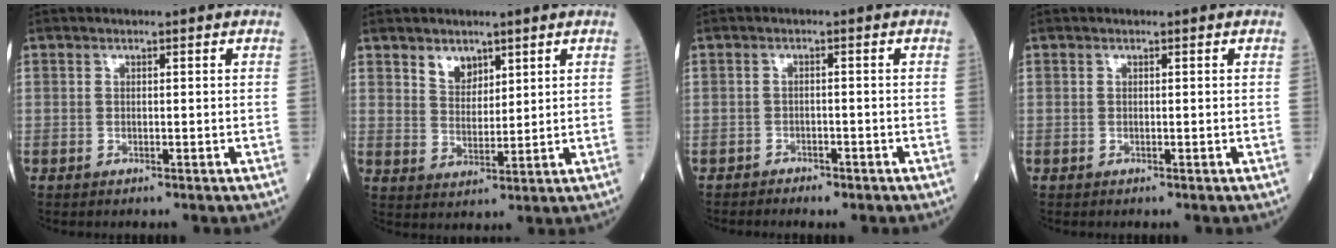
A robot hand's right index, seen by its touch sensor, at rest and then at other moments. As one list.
[{"total": 4.0, "force": [2.7, 2.4, 1.7], "torque": [-0.029, -0.001, 0.055]}, {"total": 2.5, "force": [-2.0, 1.1, 1.0], "torque": [-0.014, 0.001, -0.023]}, {"total": 0.0}]